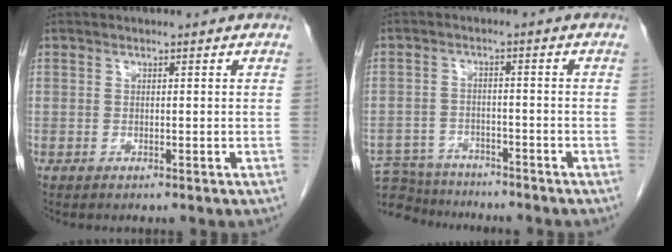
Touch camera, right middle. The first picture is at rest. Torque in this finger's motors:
{"motor_torque": [0.91, -1.23, 0.09, 0.01]}